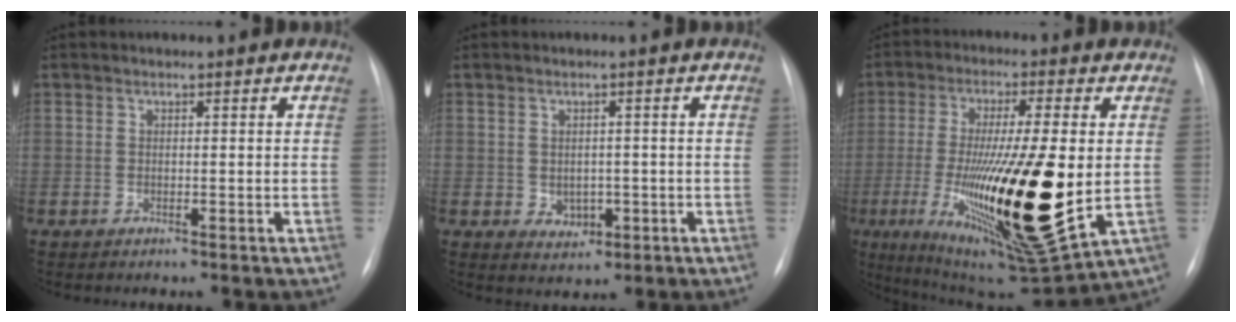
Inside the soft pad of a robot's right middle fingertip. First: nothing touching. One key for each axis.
{"total": 3.2, "fx": -0.6, "fy": 2.5, "fz": 1.9, "tx": -0.023, "ty": 0.002, "tz": 0.003}
{"total": 23.9, "fx": -3.2, "fy": 4.1, "fz": 23.3, "tx": -0.405, "ty": -0.047, "tz": -0.037}